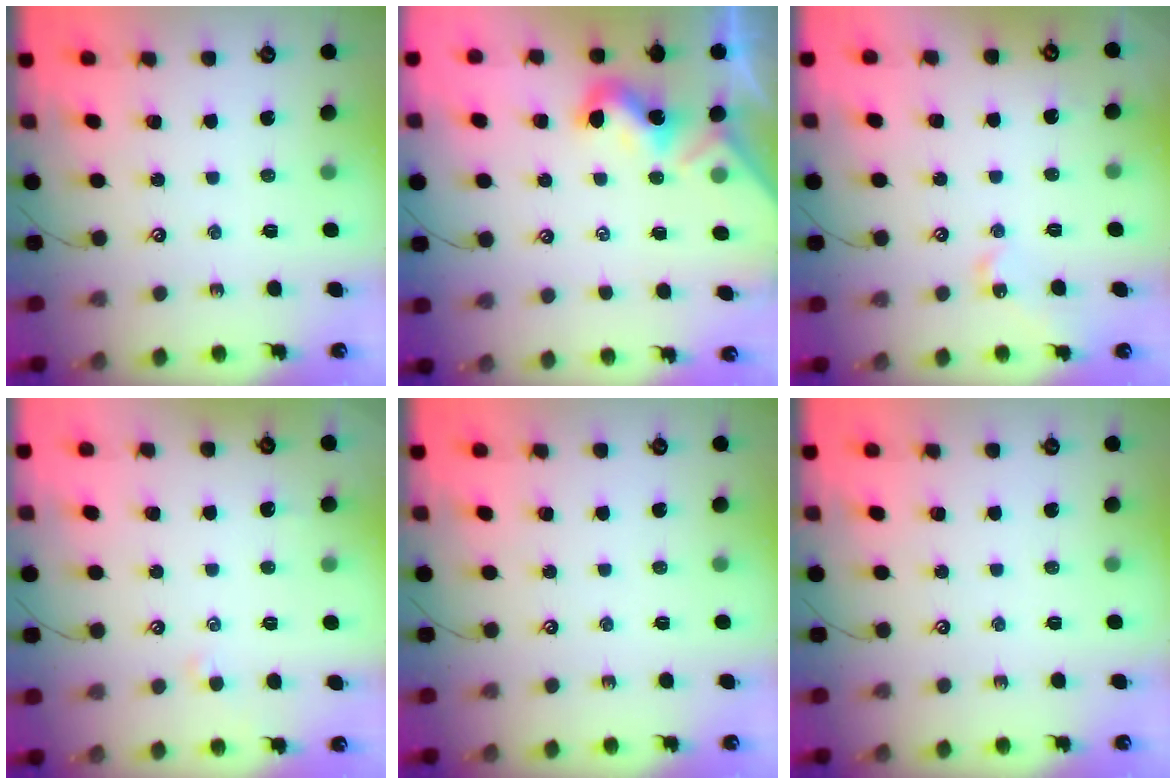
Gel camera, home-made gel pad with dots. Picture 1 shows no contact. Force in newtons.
{"total": 2.0, "press": 1.9, "slide": 0.5}
{"total": 3.8, "press": 3.7, "slide": 0.8}
{"total": 1.6, "press": 1.5, "slide": 0.3}
{"total": 0.0}
{"total": 0.0}